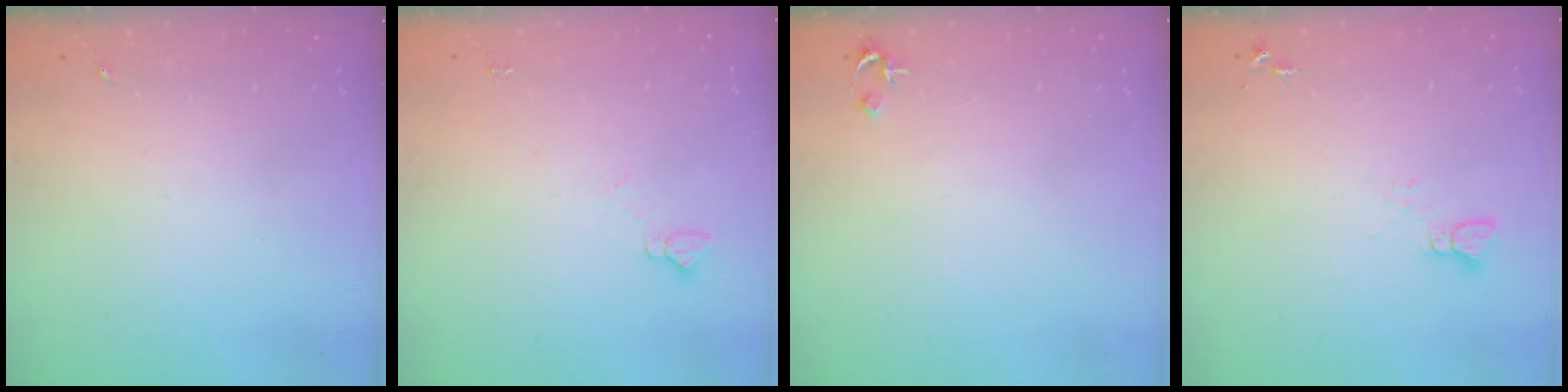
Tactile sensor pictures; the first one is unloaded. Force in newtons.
{"total": 3.1, "press": 3.1, "slide": 0.3}
{"total": 2.5, "press": 2.5, "slide": 0.2}
{"total": 2.2, "press": 2.2, "slide": 0.2}